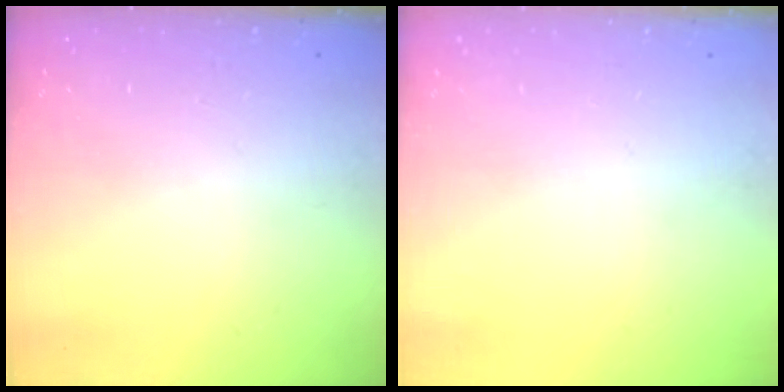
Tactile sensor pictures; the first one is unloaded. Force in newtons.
{"total": 0.0}